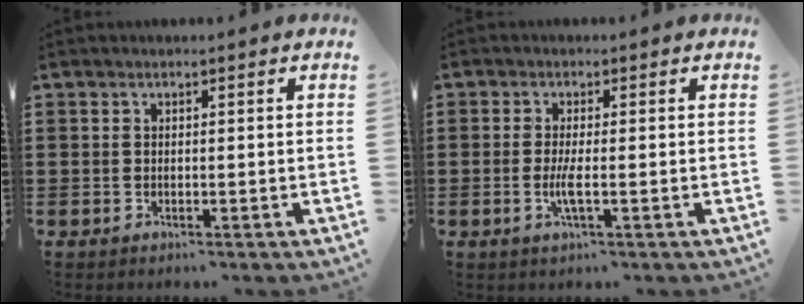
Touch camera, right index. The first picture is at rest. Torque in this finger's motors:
{"motor_torque": [2.14, 0.00, 0.07, 0.01]}